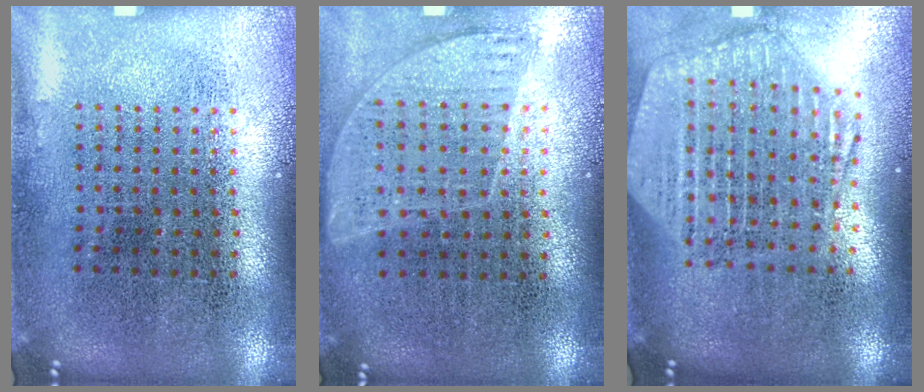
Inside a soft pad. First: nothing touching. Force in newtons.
{"total": 0.9, "press": 0.7, "slide": 0.5}
{"total": 2.4, "press": 2.1, "slide": 1.2}